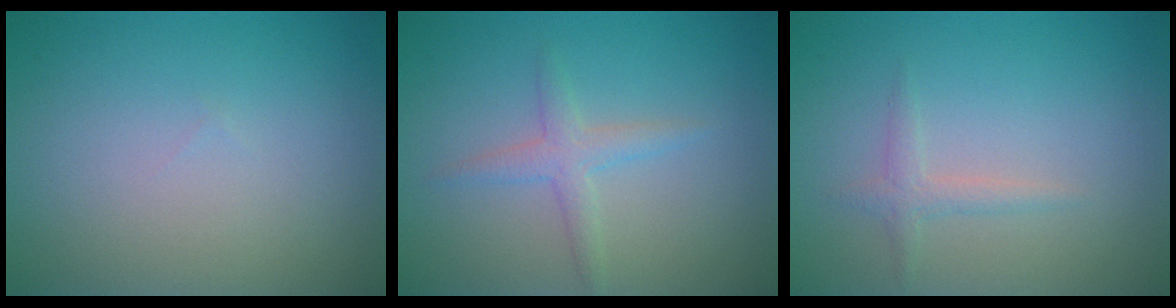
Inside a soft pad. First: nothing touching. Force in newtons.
{"total": 2.0, "press": 2.0, "slide": 0.1}
{"total": 1.3, "press": 1.3, "slide": 0.1}